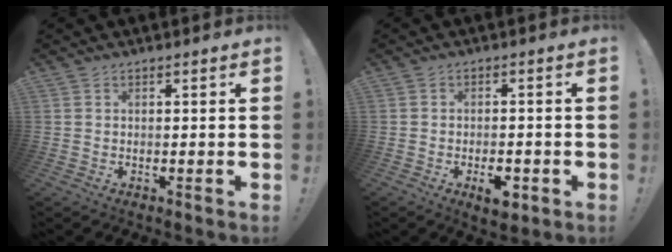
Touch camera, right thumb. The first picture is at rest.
{"total": 5.7, "force": [-2.7, 2.5, 4.4], "torque": [-0.054, 0.003, -0.042]}